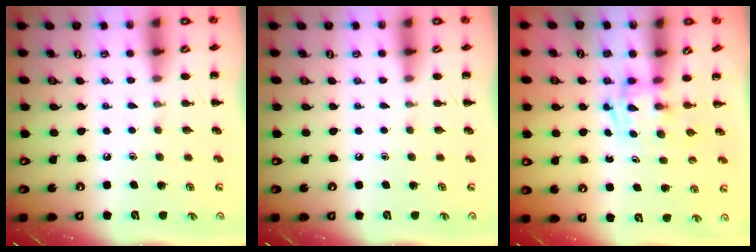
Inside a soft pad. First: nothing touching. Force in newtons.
{"total": 0.0}
{"total": 2.9, "press": 2.9, "slide": 0.1}